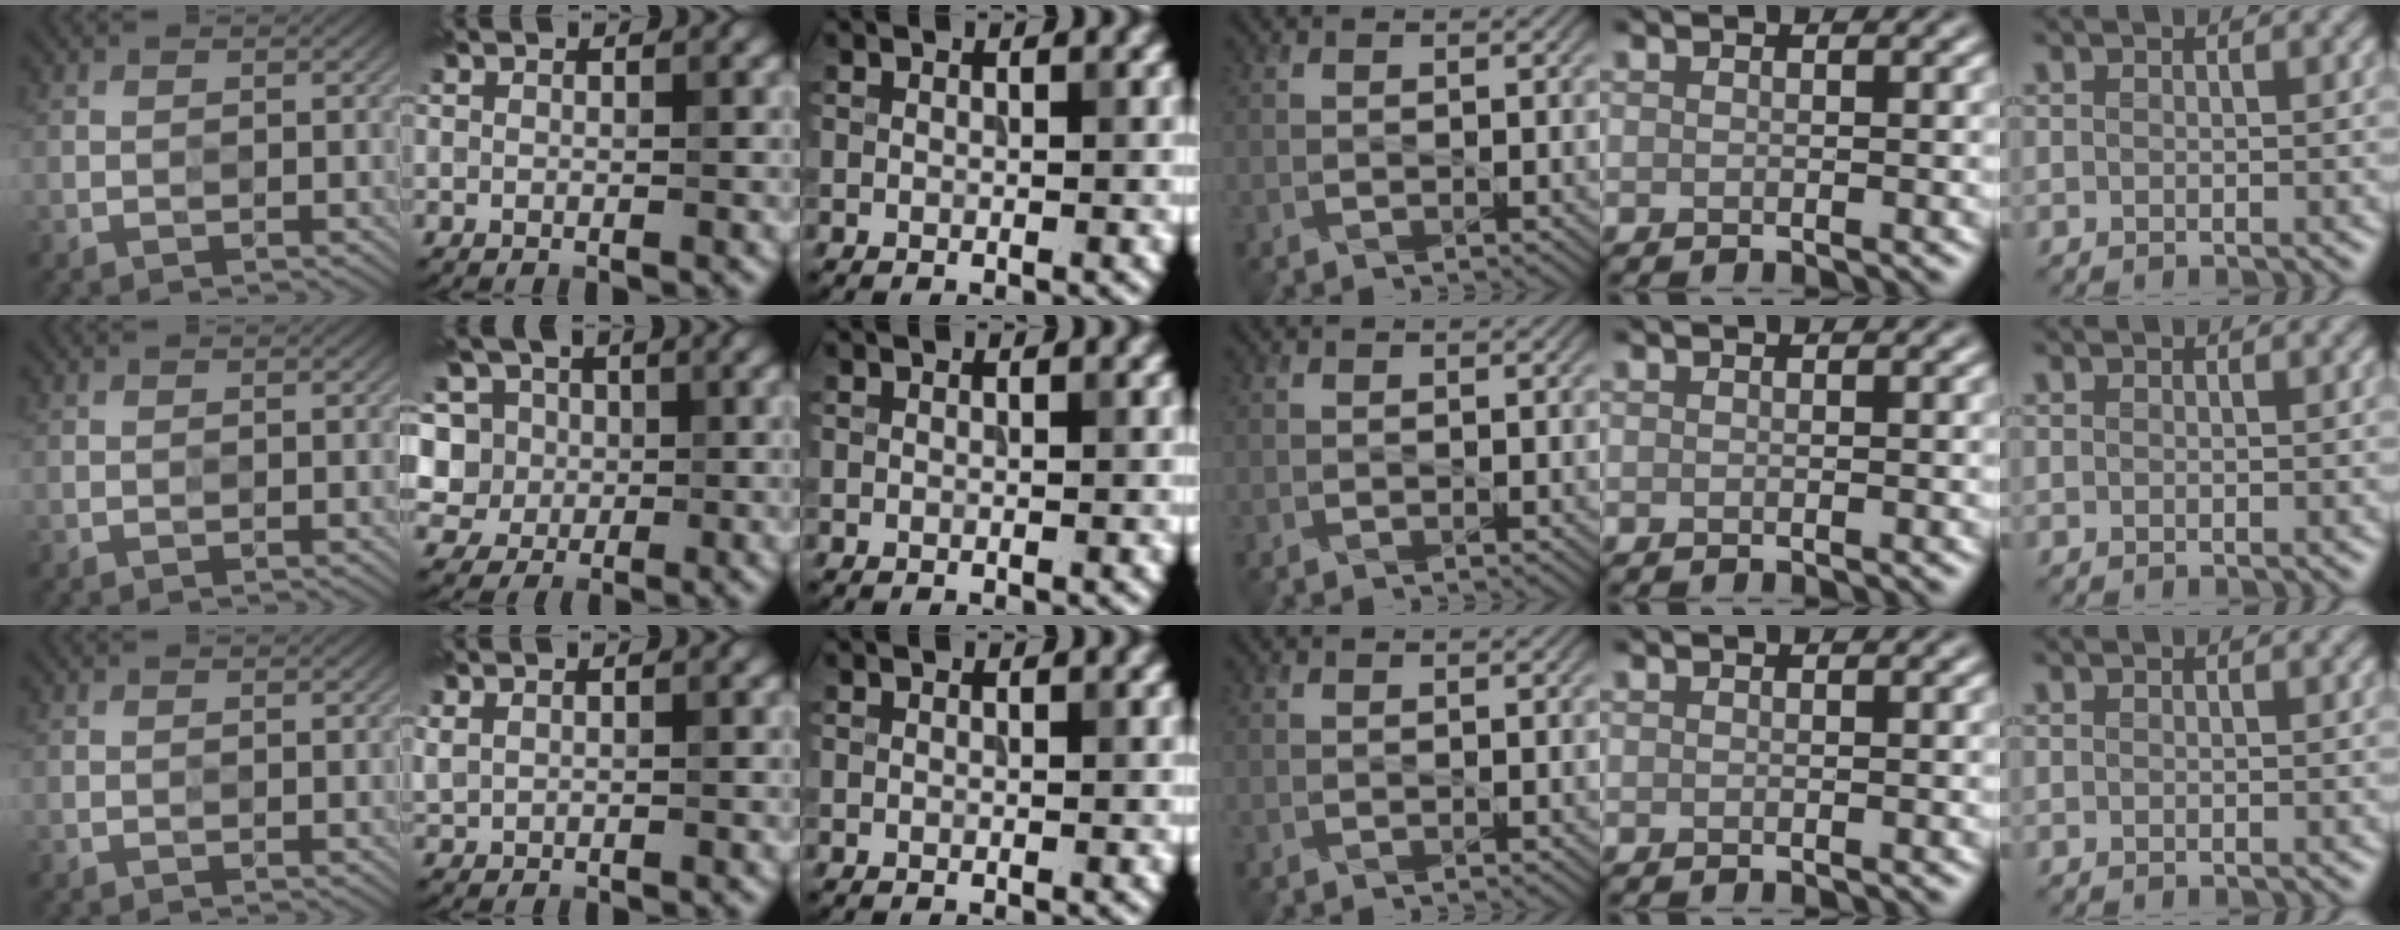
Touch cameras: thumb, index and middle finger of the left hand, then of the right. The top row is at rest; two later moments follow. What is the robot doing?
{"motion": "press", "object": "sticky note"}